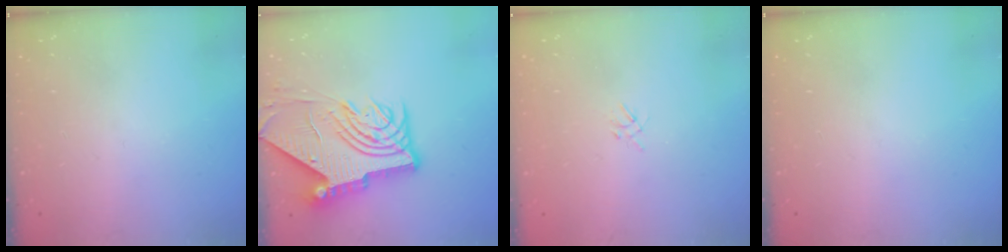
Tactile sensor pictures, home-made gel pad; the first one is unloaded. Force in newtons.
{"total": 14.9, "press": 14.8, "slide": 1.9}
{"total": 2.0, "press": 2.0, "slide": 0.4}
{"total": 0.0}